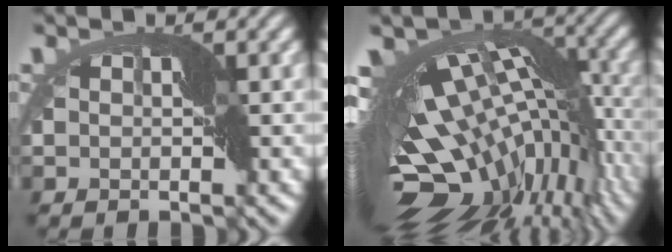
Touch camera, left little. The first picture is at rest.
{"total": 16.7, "force": [-3.3, 8.0, 14.3], "torque": [-0.212, 0.001, -0.031]}